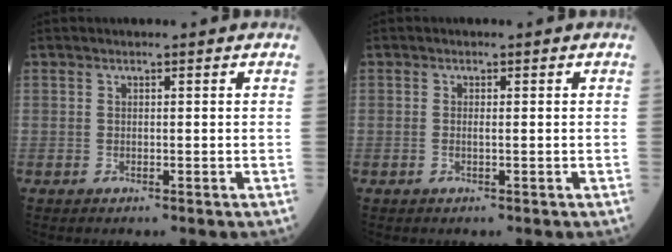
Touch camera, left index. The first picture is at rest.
{"total": 0.7, "force": [-0.1, 0.0, 0.7], "torque": [-0.017, 0.001, 0.001]}